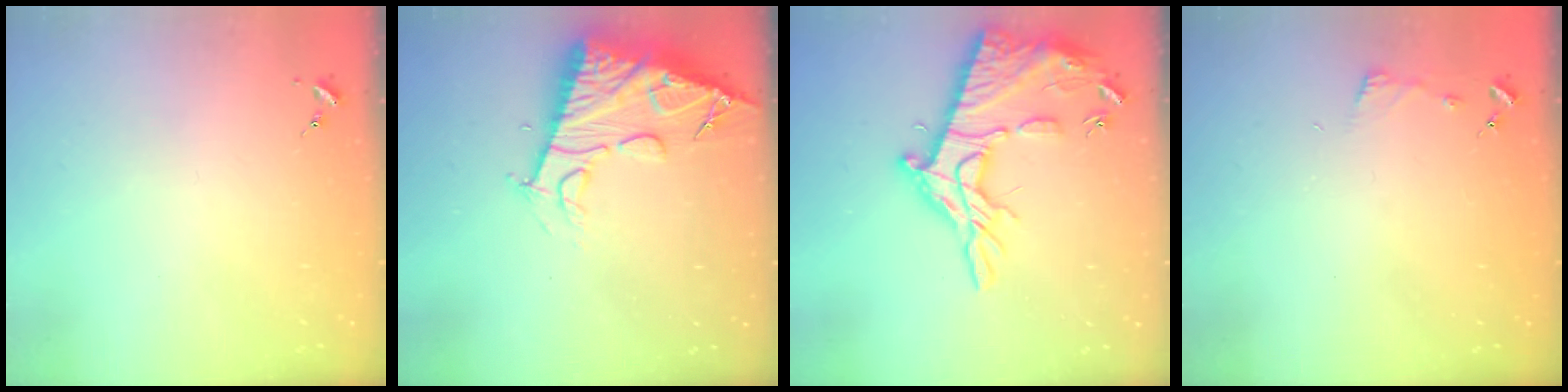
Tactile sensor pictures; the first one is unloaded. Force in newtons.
{"total": 14.3, "press": 14.2, "slide": 1.3}
{"total": 21.1, "press": 21.0, "slide": 1.6}
{"total": 2.9, "press": 2.9, "slide": 0.3}